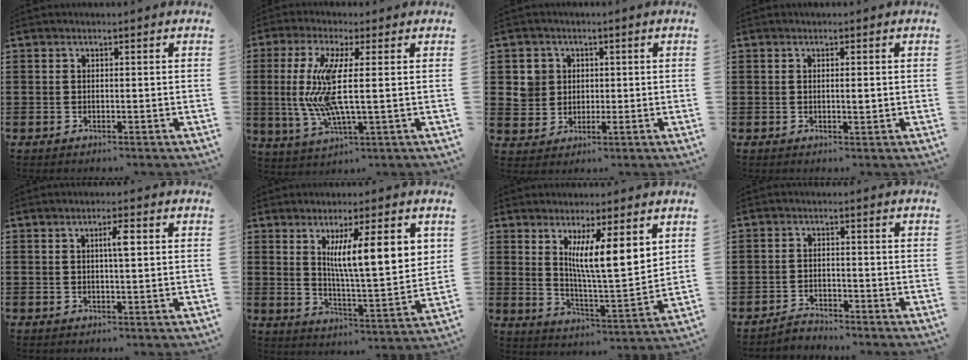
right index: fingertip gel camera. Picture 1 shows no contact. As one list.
[{"total": 10.6, "force": [0.8, 1.6, 10.4], "torque": [-0.232, -0.024, 0.006]}, {"total": 3.8, "force": [0.6, 3.6, 0.9], "torque": [-0.035, 0.013, 0.009]}, {"total": 1.2, "force": [0.0, 0.2, 1.2], "torque": [-0.021, -0.001, -0.001]}, {"total": 2.8, "force": [0.7, 0.4, 2.7], "torque": [-0.046, 0.002, 0.006]}, {"total": 10.7, "force": [4.2, 1.9, 9.7], "torque": [-0.167, -0.012, 0.063]}, {"total": 8.7, "force": [4.4, 1.1, 7.5], "torque": [-0.140, -0.022, 0.070]}, {"total": 2.3, "force": [-2.2, 0.4, -0.1], "torque": [-0.007, 0.004, -0.049]}]